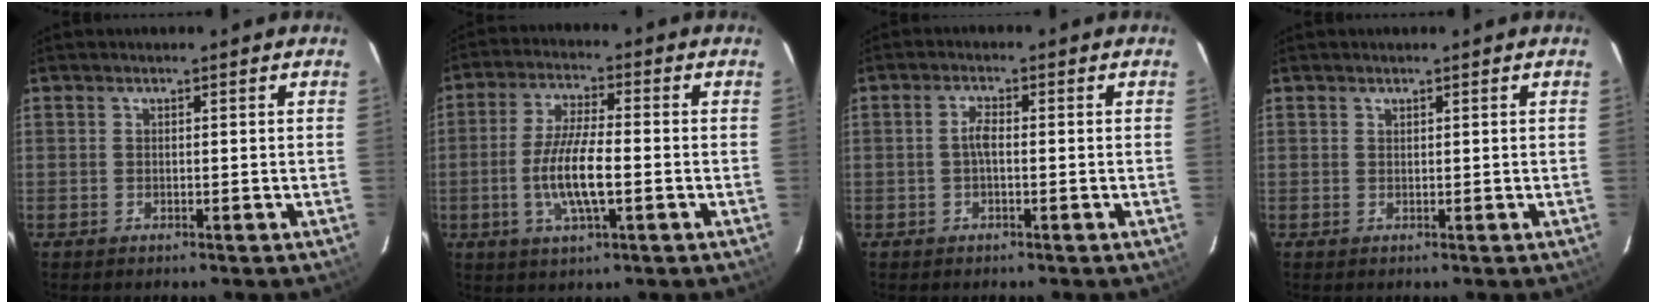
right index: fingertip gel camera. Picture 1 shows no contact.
{"total": 9.6, "force": [-2.2, 2.3, 9.0], "torque": [-0.180, -0.004, -0.043]}
{"total": 2.1, "force": [-0.3, 0.7, 1.9], "torque": [-0.040, 0.007, -0.007]}
{"total": 0.0}